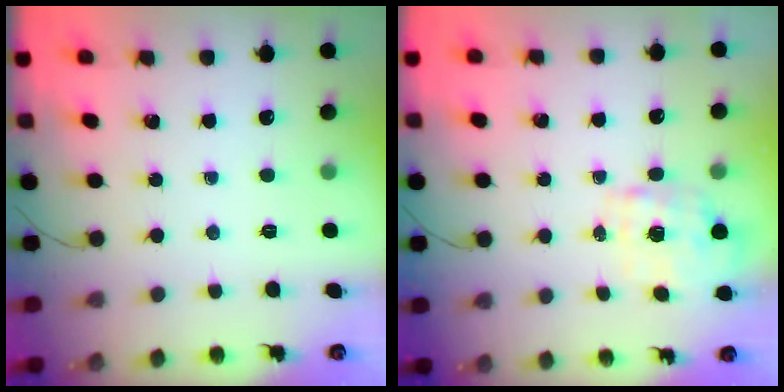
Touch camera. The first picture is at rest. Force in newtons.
{"total": 1.7, "press": 1.6, "slide": 0.5}